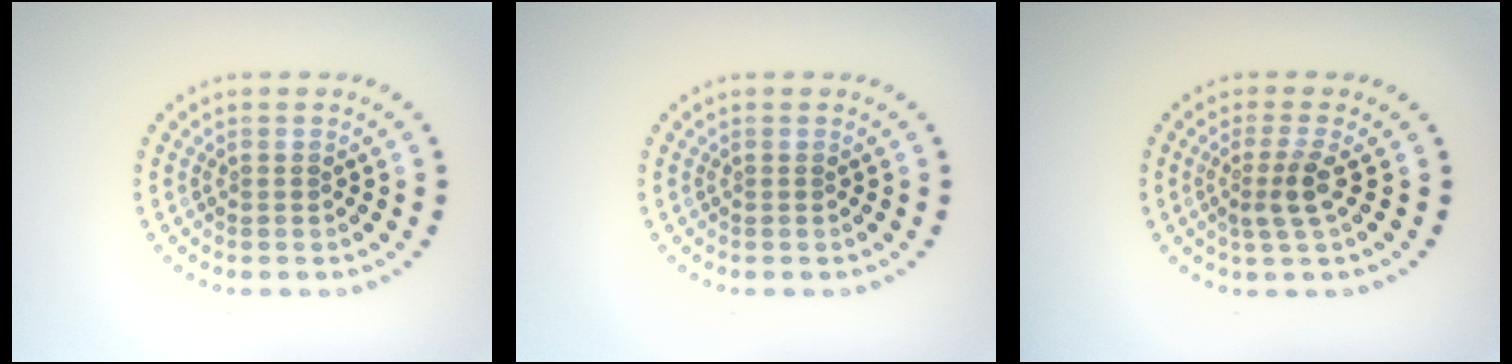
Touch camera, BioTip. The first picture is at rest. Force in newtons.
{"total": 0.0}
{"total": 2.4, "press": 1.8, "slide": 1.6}